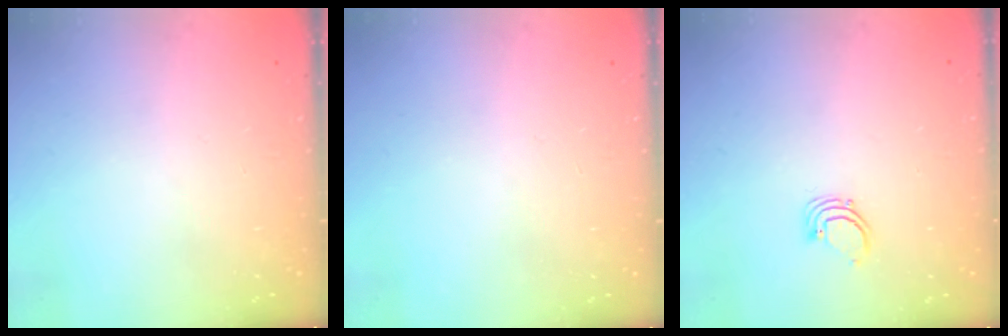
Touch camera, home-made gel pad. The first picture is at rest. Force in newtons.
{"total": 0.0}
{"total": 2.3, "press": 2.3, "slide": 0.1}